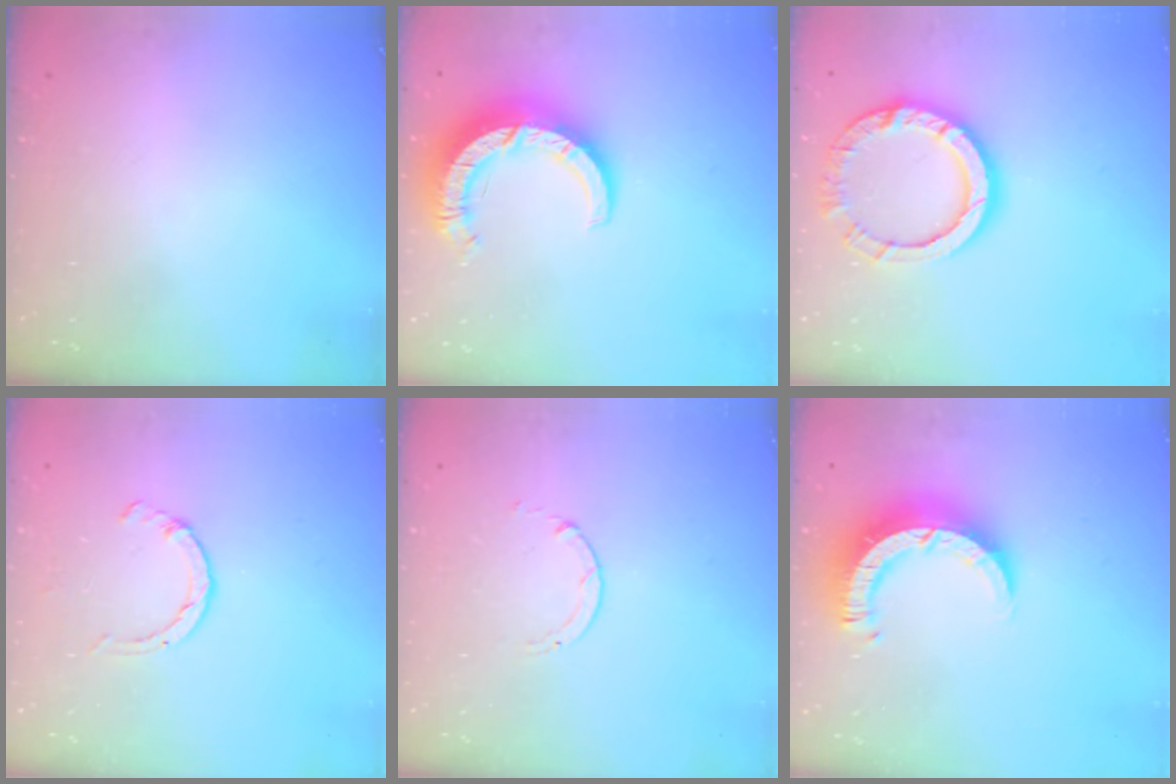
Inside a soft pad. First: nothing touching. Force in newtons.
{"total": 11.2, "press": 11.2, "slide": 1.1}
{"total": 13.4, "press": 13.4, "slide": 1.4}
{"total": 2.6, "press": 2.6, "slide": 0.4}
{"total": 0.7, "press": 0.7, "slide": 0.1}
{"total": 10.0, "press": 9.9, "slide": 1.2}